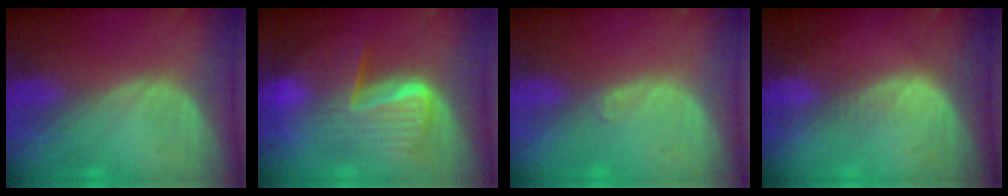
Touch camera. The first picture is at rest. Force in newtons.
{"total": 10.4, "press": 10.4, "slide": 1.0}
{"total": 0.6, "press": 0.5, "slide": 0.4}
{"total": 1.6, "press": 1.6, "slide": 0.1}